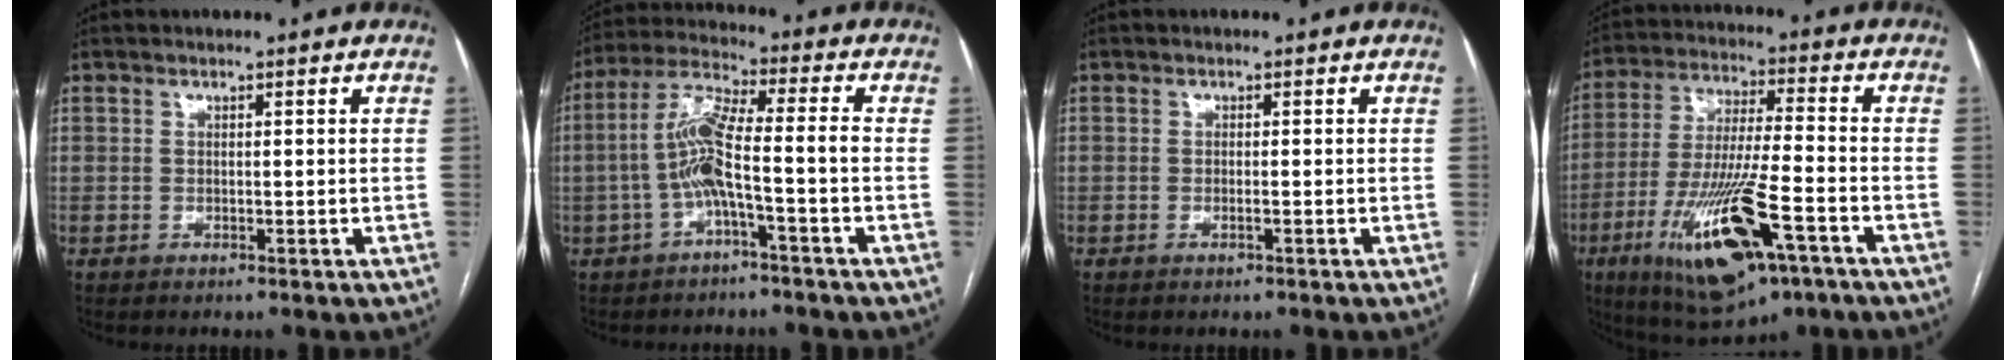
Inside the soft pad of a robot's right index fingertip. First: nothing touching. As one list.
[{"total": 8.1, "force": [-2.1, 0.4, 7.8], "torque": [-0.163, 0.027, -0.043]}, {"total": 0.6, "force": [-0.2, 0.1, 0.6], "torque": [-0.013, 0.001, 0.000]}, {"total": 18.1, "force": [-8.3, 3.3, 15.8], "torque": [-0.318, -0.033, -0.135]}]